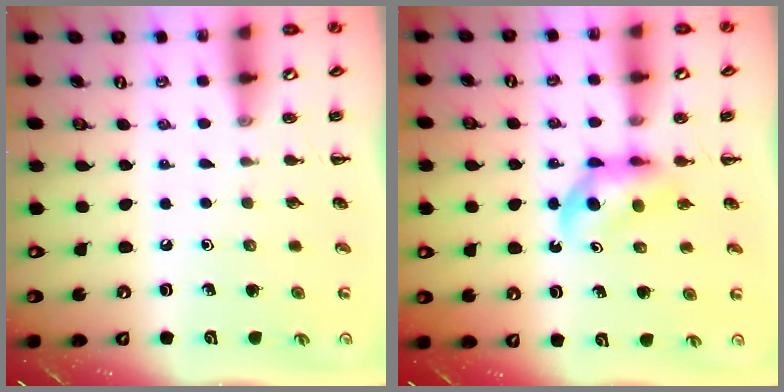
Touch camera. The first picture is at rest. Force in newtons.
{"total": 5.0, "press": 4.9, "slide": 0.7}